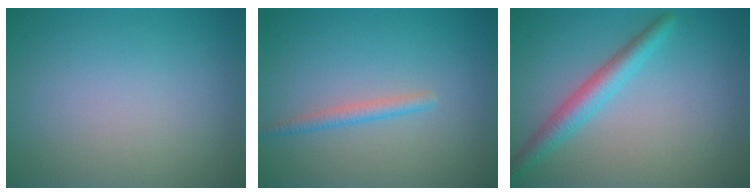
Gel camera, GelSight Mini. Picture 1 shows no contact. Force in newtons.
{"total": 1.5, "press": 1.5, "slide": 0.1}
{"total": 3.1, "press": 3.1, "slide": 0.1}